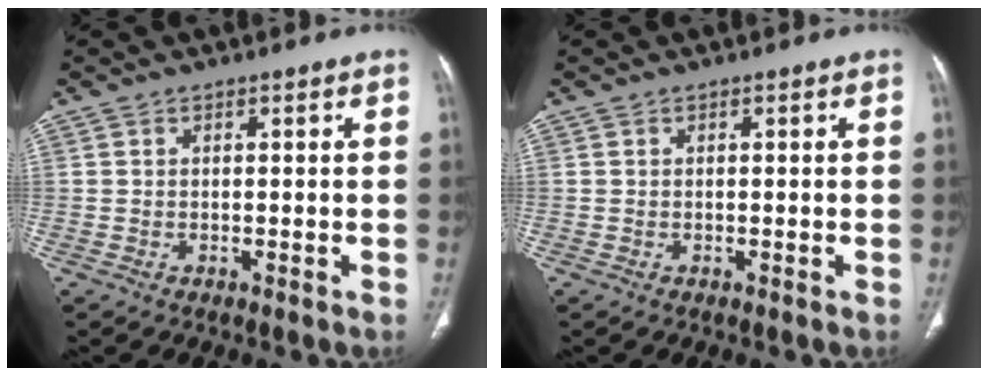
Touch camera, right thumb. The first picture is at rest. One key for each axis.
{"total": 0.0}